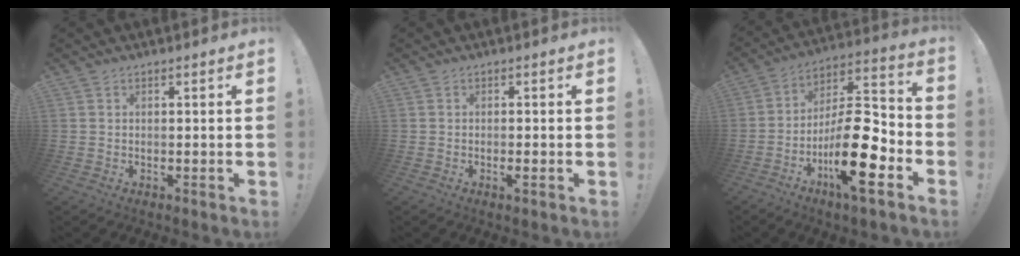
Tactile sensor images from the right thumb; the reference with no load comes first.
{"total": 1.5, "force": [-0.6, 0.0, 1.4], "torque": [-0.021, -0.002, -0.011]}
{"total": 20.9, "force": [-8.4, 6.9, 17.8], "torque": [-0.314, 0.048, -0.132]}